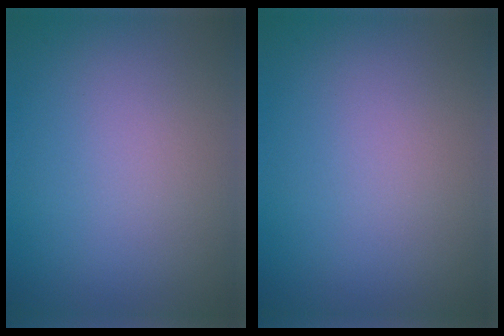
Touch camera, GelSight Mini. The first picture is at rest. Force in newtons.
{"total": 0.0}